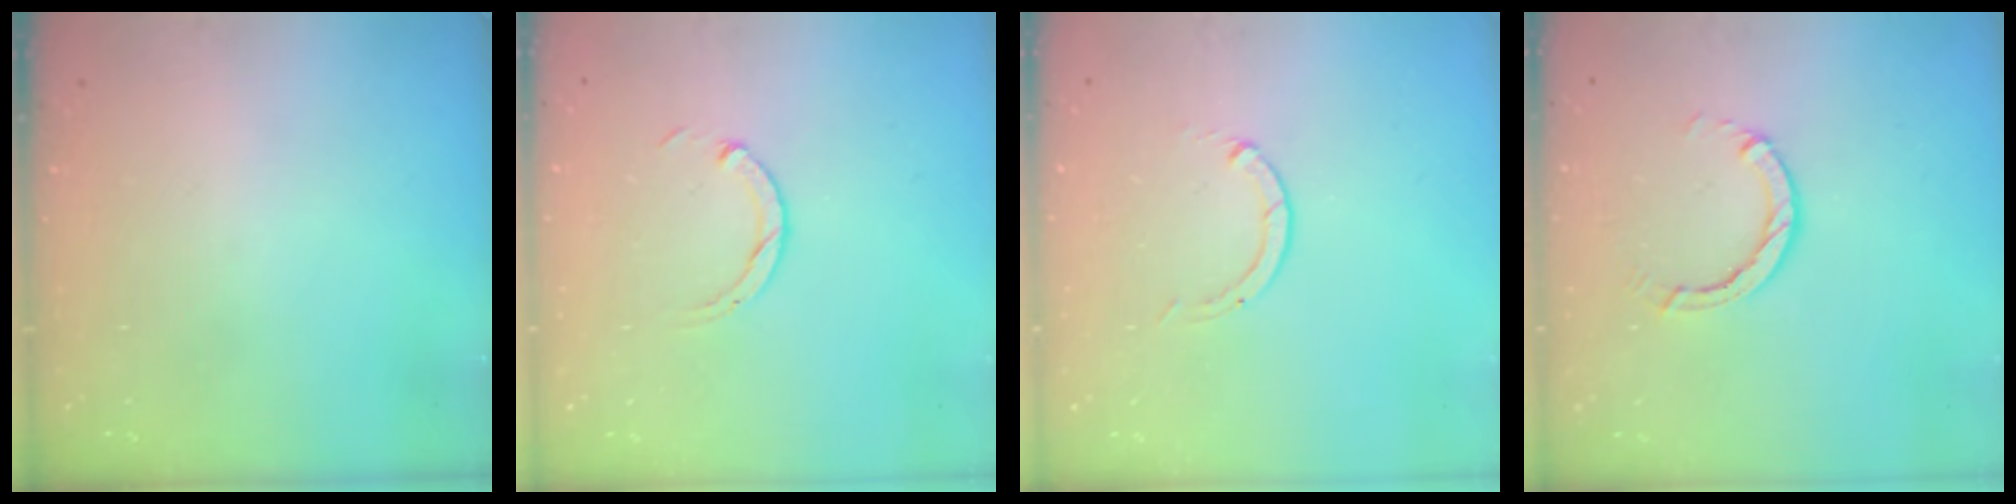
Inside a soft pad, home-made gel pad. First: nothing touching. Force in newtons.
{"total": 3.0, "press": 2.9, "slide": 0.4}
{"total": 0.0}
{"total": 3.8, "press": 3.8, "slide": 0.5}